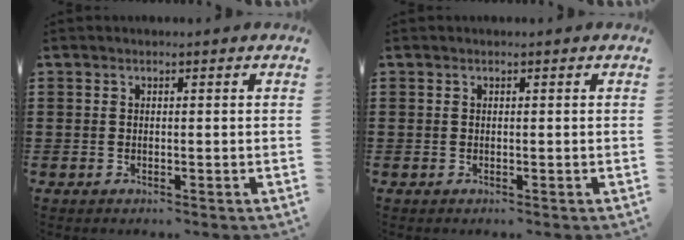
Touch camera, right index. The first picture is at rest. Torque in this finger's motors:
{"motor_torque": [-0.10, 0.50, 0.00, 0.01]}